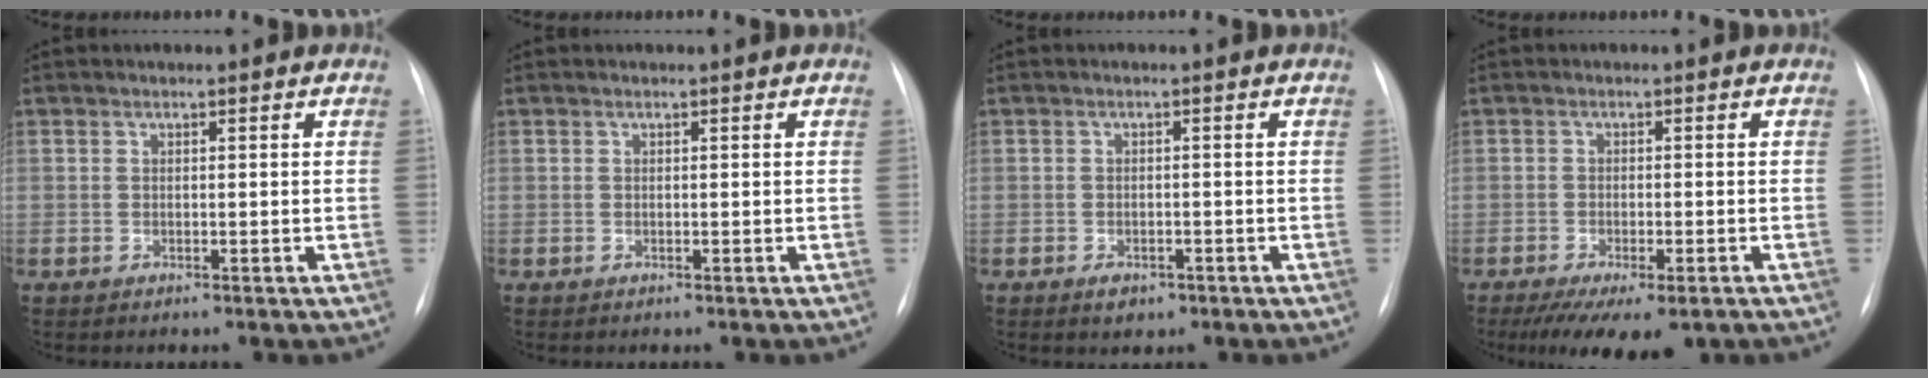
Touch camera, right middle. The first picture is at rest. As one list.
[{"total": 0.0}, {"total": 2.3, "force": [-1.3, 1.5, 1.2], "torque": [-0.015, 0.000, -0.007]}, {"total": 10.0, "force": [-6.9, 3.0, 6.6], "torque": [-0.098, -0.018, -0.100]}]